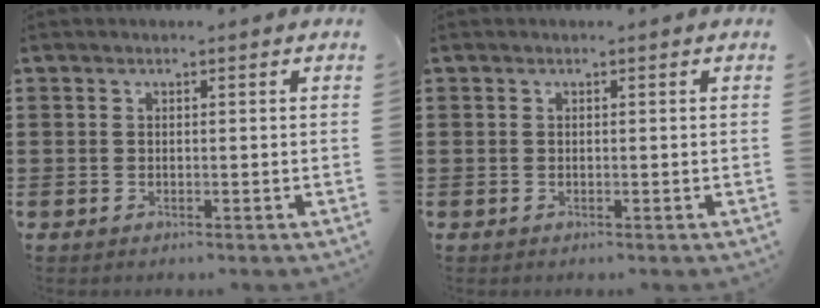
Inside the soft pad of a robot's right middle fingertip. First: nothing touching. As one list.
[{"total": 0.0}]